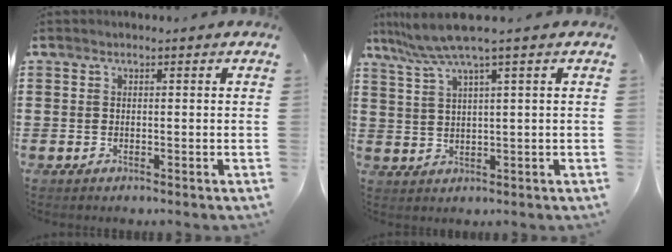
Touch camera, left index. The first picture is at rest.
{"total": 5.3, "force": [3.4, -0.5, 4.1], "torque": [-0.097, -0.015, 0.055]}